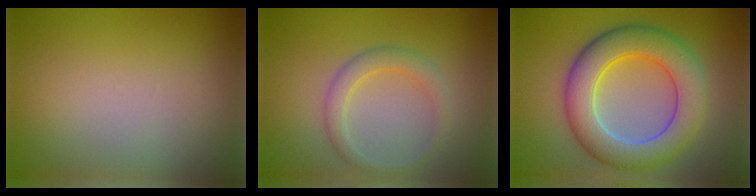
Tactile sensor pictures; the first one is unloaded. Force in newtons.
{"total": 2.3, "press": 2.3, "slide": 0.0}
{"total": 8.3, "press": 8.3, "slide": 0.7}